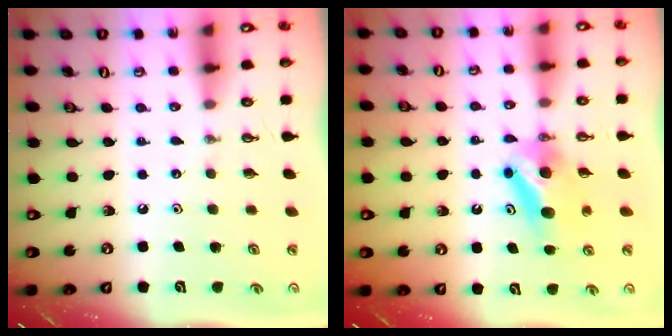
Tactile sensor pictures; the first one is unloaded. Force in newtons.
{"total": 6.8, "press": 6.3, "slide": 2.5}